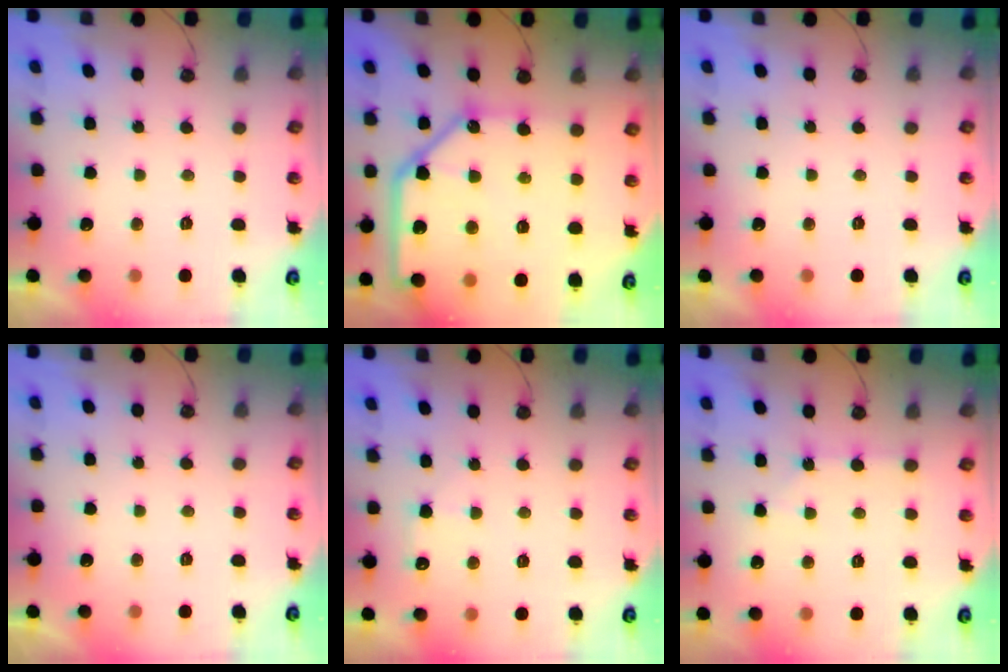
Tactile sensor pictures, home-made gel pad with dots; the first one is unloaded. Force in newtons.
{"total": 21.5, "press": 21.3, "slide": 2.4}
{"total": 0.0}
{"total": 0.0}
{"total": 5.4, "press": 5.4, "slide": 0.6}
{"total": 0.9, "press": 0.9, "slide": 0.1}